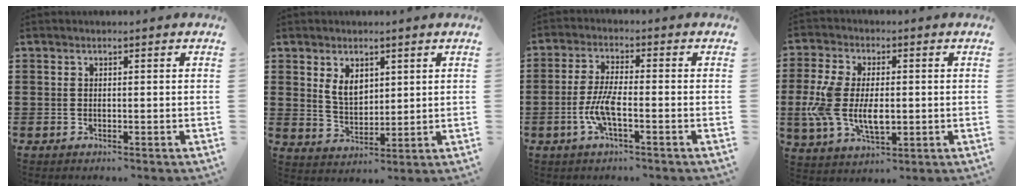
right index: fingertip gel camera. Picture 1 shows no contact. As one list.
[{"total": 4.6, "force": [2.1, 2.9, 2.8], "torque": [-0.057, 0.006, 0.037]}, {"total": 5.8, "force": [-2.1, 1.3, 5.2], "torque": [-0.124, -0.012, -0.046]}, {"total": 9.5, "force": [-0.8, 5.3, 7.8], "torque": [-0.188, -0.002, -0.020]}]